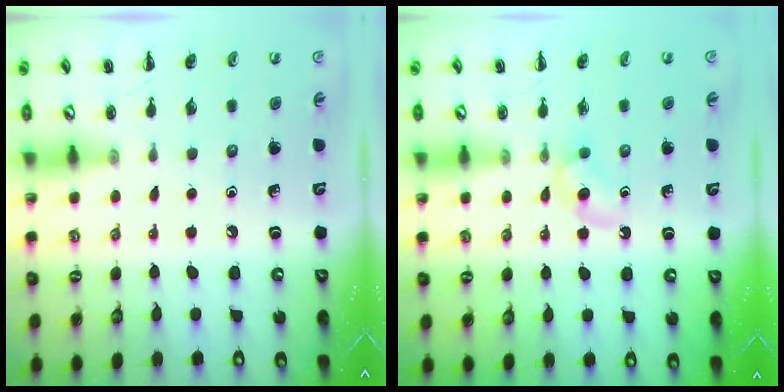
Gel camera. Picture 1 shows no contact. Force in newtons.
{"total": 3.0, "press": 2.8, "slide": 1.1}